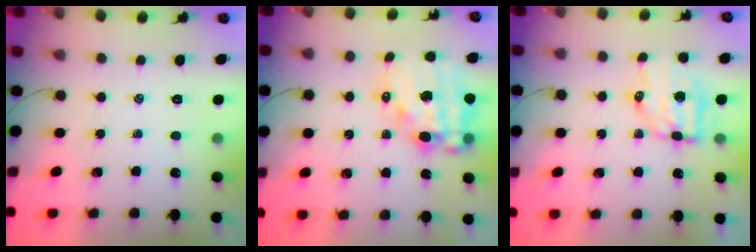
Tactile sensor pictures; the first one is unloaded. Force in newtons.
{"total": 16.6, "press": 16.2, "slide": 3.6}
{"total": 7.0, "press": 7.0, "slide": 0.8}